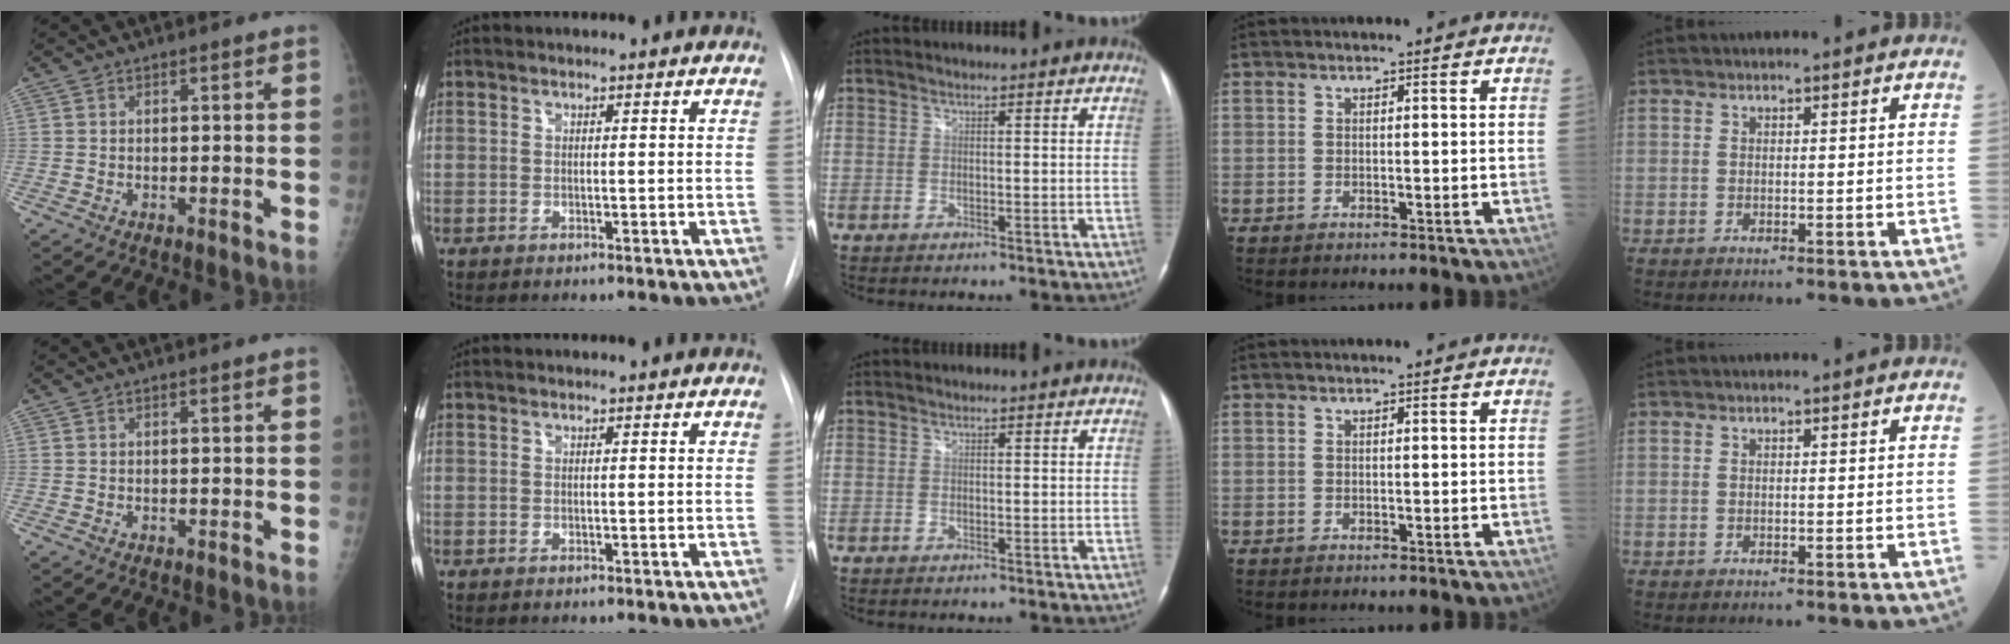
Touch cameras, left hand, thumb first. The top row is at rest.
{}